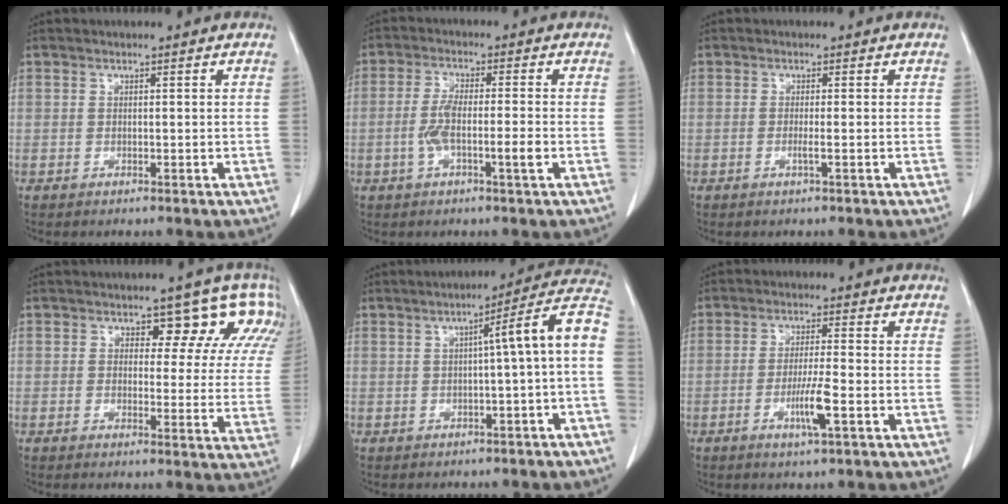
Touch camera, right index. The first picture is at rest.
{"total": 5.4, "force": [-1.6, 0.6, 5.1], "torque": [-0.109, 0.008, -0.027]}
{"total": 1.2, "force": [-0.5, -0.3, 1.0], "torque": [-0.020, -0.002, -0.009]}
{"total": 9.5, "force": [6.0, 5.2, 5.3], "torque": [-0.040, 0.007, 0.045]}
{"total": 9.1, "force": [-0.7, -0.5, 9.1], "torque": [-0.112, 0.028, -0.017]}
{"total": 5.3, "force": [-2.1, -0.1, 4.9], "torque": [-0.091, -0.009, -0.038]}